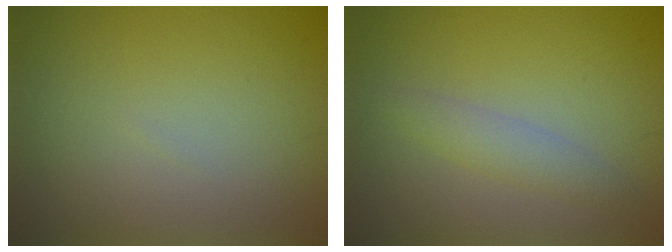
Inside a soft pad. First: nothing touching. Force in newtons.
{"total": 2.1, "press": 2.1, "slide": 0.1}